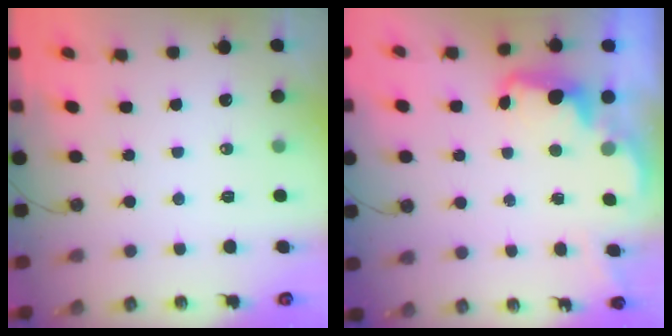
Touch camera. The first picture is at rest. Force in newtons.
{"total": 2.4, "press": 2.3, "slide": 0.7}